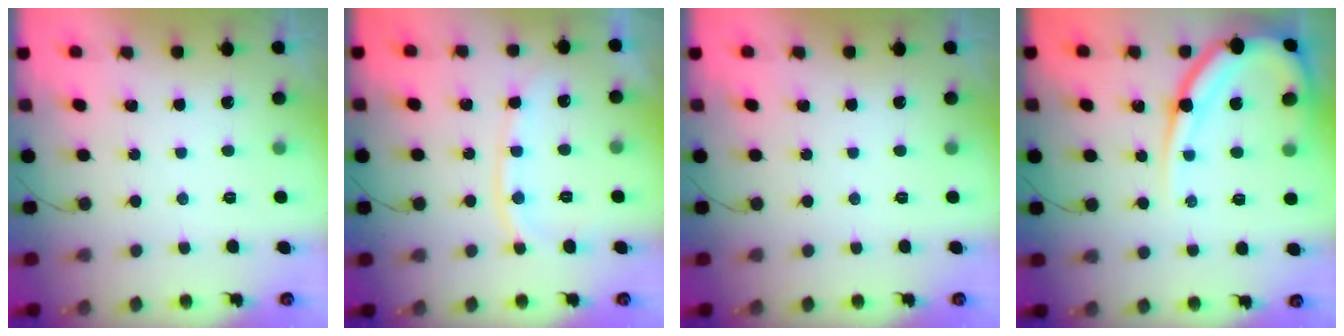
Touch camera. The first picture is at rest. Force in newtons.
{"total": 10.7, "press": 10.6, "slide": 1.5}
{"total": 0.0}
{"total": 14.1, "press": 14.0, "slide": 1.4}